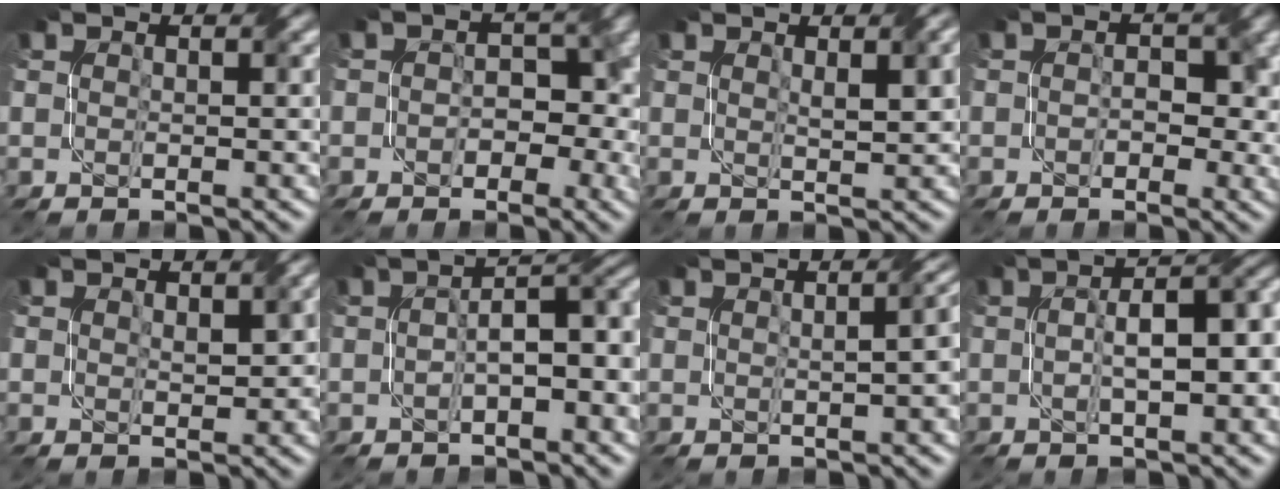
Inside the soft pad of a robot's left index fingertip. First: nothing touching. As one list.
[{"total": 4.8, "force": [-1.0, 3.8, 2.7], "torque": [-0.004, 0.000, -0.007]}, {"total": 2.3, "force": [1.0, 0.6, 2.0], "torque": [-0.022, 0.009, 0.024]}, {"total": 2.9, "force": [-0.1, 2.2, 1.9], "torque": [-0.009, 0.000, 0.005]}, {"total": 2.0, "force": [0.5, 1.2, 1.5], "torque": [-0.016, 0.003, 0.021]}, {"total": 5.4, "force": [-0.5, 2.1, 5.0], "torque": [-0.067, 0.016, -0.005]}, {"total": 6.2, "force": [0.7, 3.3, 5.2], "torque": [-0.020, 0.026, 0.010]}, {"total": 7.4, "force": [0.5, 2.6, 6.9], "torque": [-0.084, 0.017, 0.017]}]